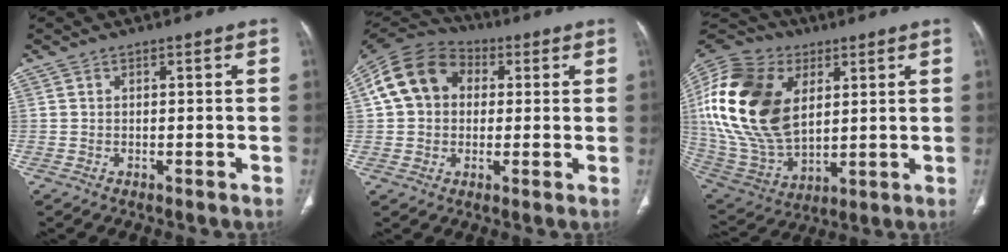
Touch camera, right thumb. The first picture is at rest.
{"total": 13.7, "force": [2.4, 11.2, 7.7], "torque": [-0.134, 0.027, 0.033]}
{"total": 28.0, "force": [7.1, 18.2, 20.0], "torque": [-0.414, -0.008, 0.139]}